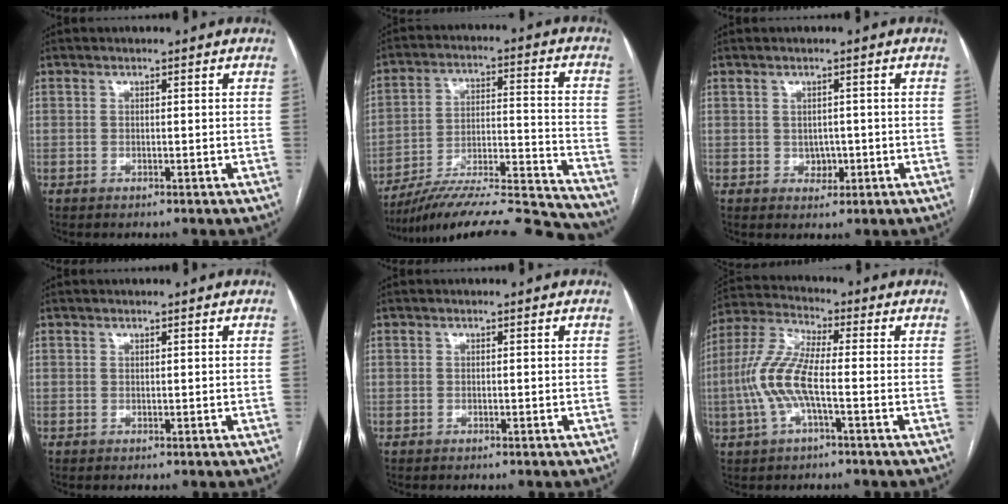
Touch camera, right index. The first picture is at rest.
{"total": 25.6, "force": [-23.8, 1.5, 9.1], "torque": [-0.096, 0.005, -0.349]}
{"total": 2.2, "force": [-0.3, 1.8, 1.2], "torque": [-0.015, 0.002, 0.001]}
{"total": 0.0}
{"total": 0.0}
{"total": 9.7, "force": [-1.8, 1.9, 9.3], "torque": [-0.216, 0.014, -0.042]}